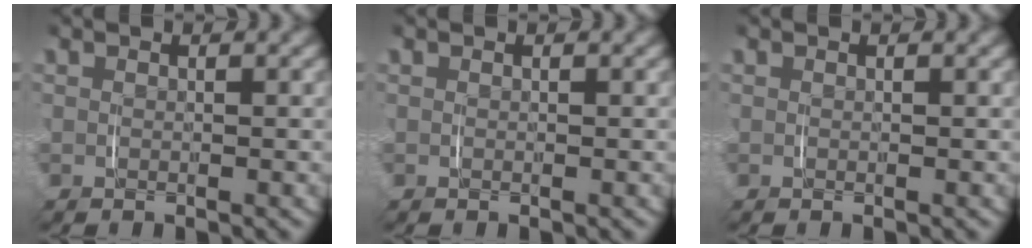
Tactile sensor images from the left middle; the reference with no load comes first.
{"total": 0.0}
{"total": 0.0}